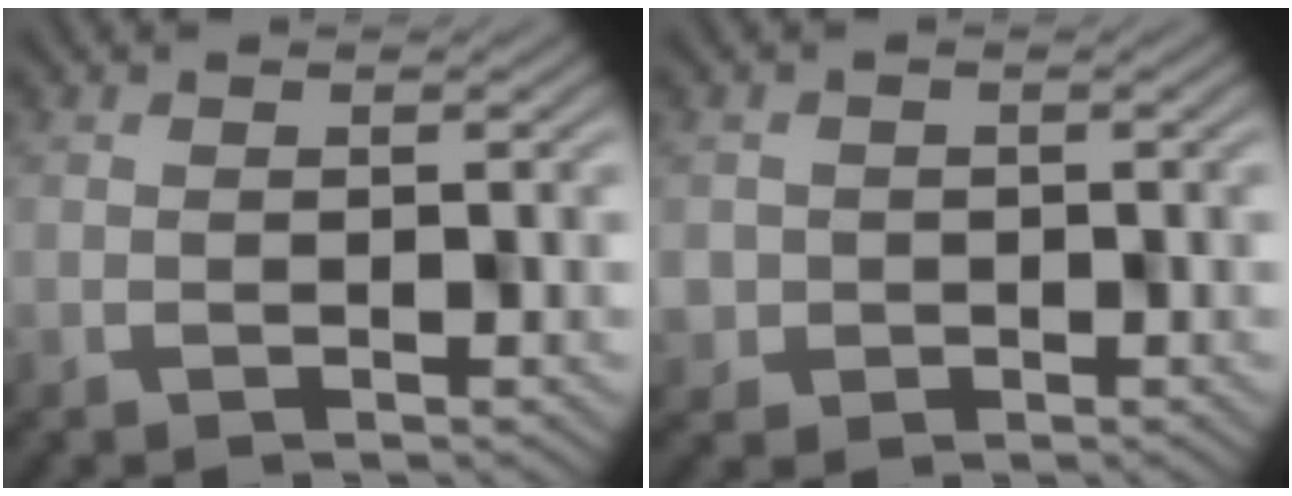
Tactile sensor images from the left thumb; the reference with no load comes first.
{"total": 1.8, "force": [-0.3, 1.8, -0.4], "torque": [0.007, -0.008, -0.007]}